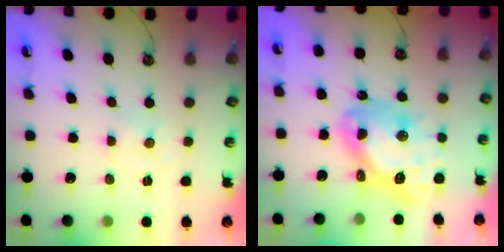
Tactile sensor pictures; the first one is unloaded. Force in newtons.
{"total": 18.4, "press": 18.3, "slide": 1.9}